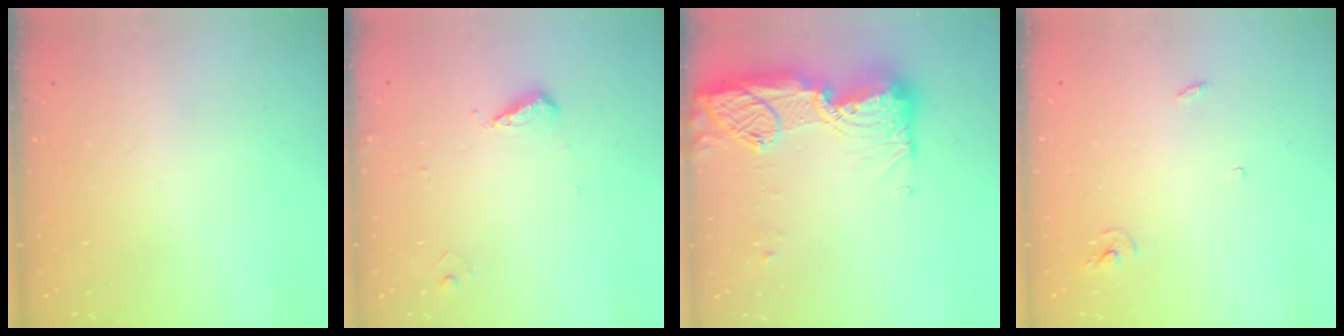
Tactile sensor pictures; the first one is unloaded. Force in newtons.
{"total": 5.0, "press": 4.9, "slide": 0.6}
{"total": 21.5, "press": 20.4, "slide": 6.7}
{"total": 2.9, "press": 2.9, "slide": 0.2}